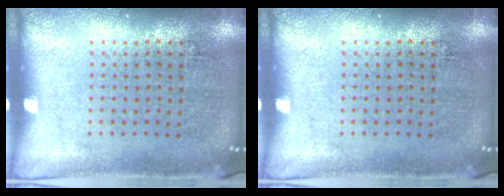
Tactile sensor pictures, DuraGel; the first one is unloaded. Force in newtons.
{"total": 0.0}